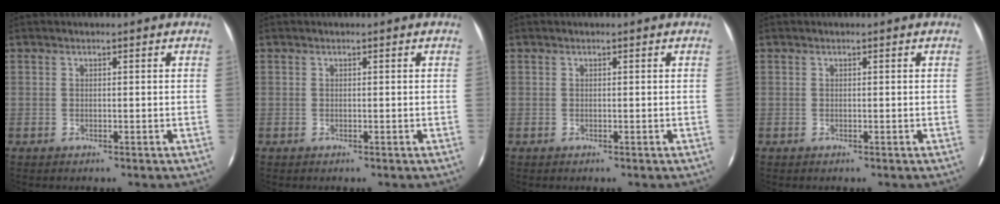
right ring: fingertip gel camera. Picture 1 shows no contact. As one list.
[{"total": 0.0}, {"total": 0.0}, {"total": 0.0}]